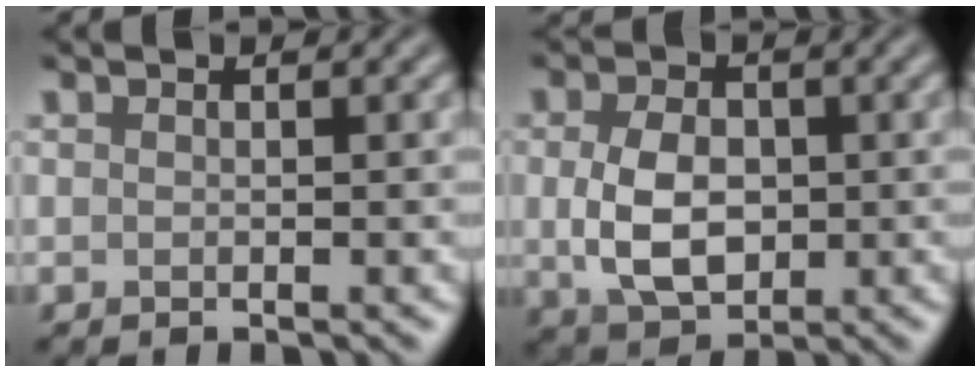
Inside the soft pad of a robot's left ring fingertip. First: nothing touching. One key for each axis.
{"total": 5.4, "fx": -0.2, "fy": 3.7, "fz": 3.9, "tx": -0.082, "ty": -0.005, "tz": -0.001}